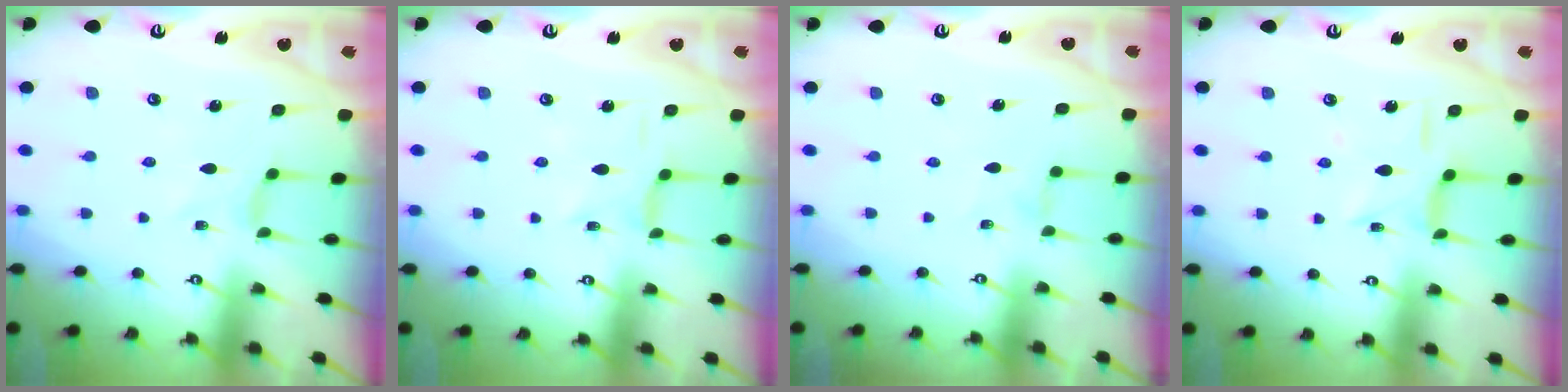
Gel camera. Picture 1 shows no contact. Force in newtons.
{"total": 1.5, "press": 1.5, "slide": 0.1}
{"total": 0.0}
{"total": 7.5, "press": 7.5, "slide": 0.3}